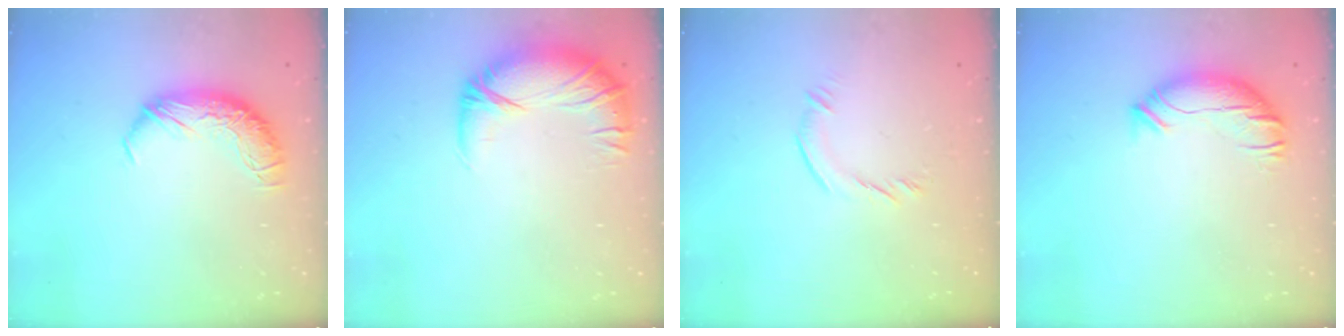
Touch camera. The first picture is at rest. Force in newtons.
{"total": 3.4, "press": 2.4, "slide": 2.4}
{"total": 4.6, "press": 4.5, "slide": 0.8}
{"total": 2.0, "press": 0.6, "slide": 1.9}